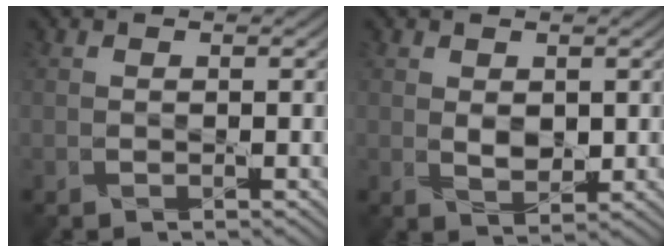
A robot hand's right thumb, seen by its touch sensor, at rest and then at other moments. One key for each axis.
{"total": 2.3, "fx": 0.7, "fy": 1.5, "fz": 1.6, "tx": -0.034, "ty": -0.004, "tz": 0.015}